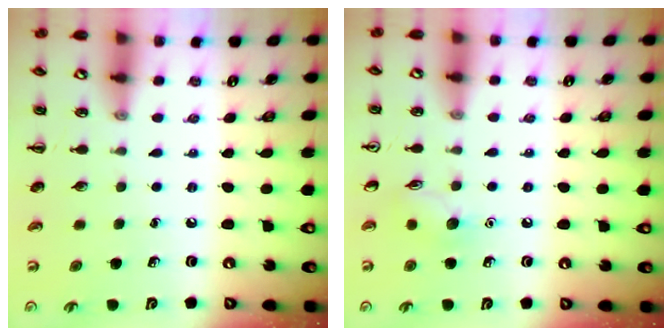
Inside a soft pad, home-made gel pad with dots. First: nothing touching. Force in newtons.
{"total": 6.5, "press": 6.4, "slide": 1.2}